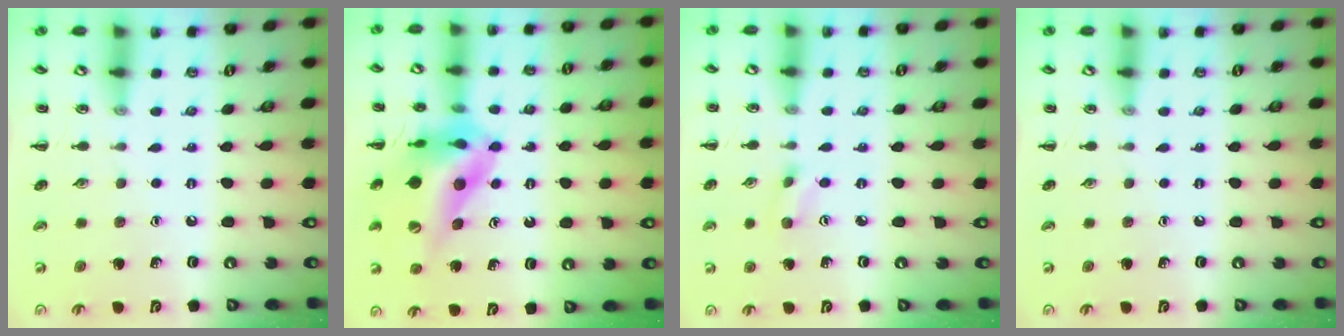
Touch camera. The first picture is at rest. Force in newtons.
{"total": 15.3, "press": 14.5, "slide": 4.9}
{"total": 3.1, "press": 2.9, "slide": 1.1}
{"total": 0.0}